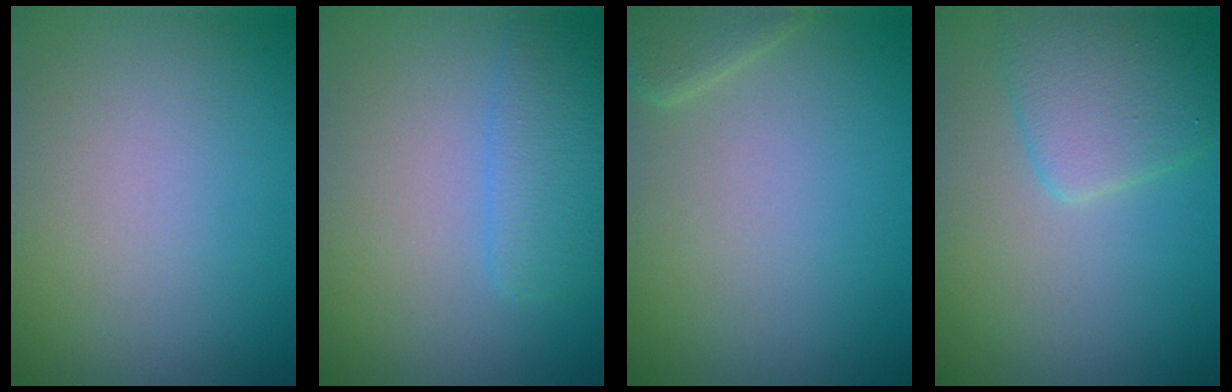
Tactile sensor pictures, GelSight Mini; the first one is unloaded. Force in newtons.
{"total": 3.1, "press": 3.1, "slide": 0.2}
{"total": 1.8, "press": 1.8, "slide": 0.1}
{"total": 3.7, "press": 3.7, "slide": 0.1}